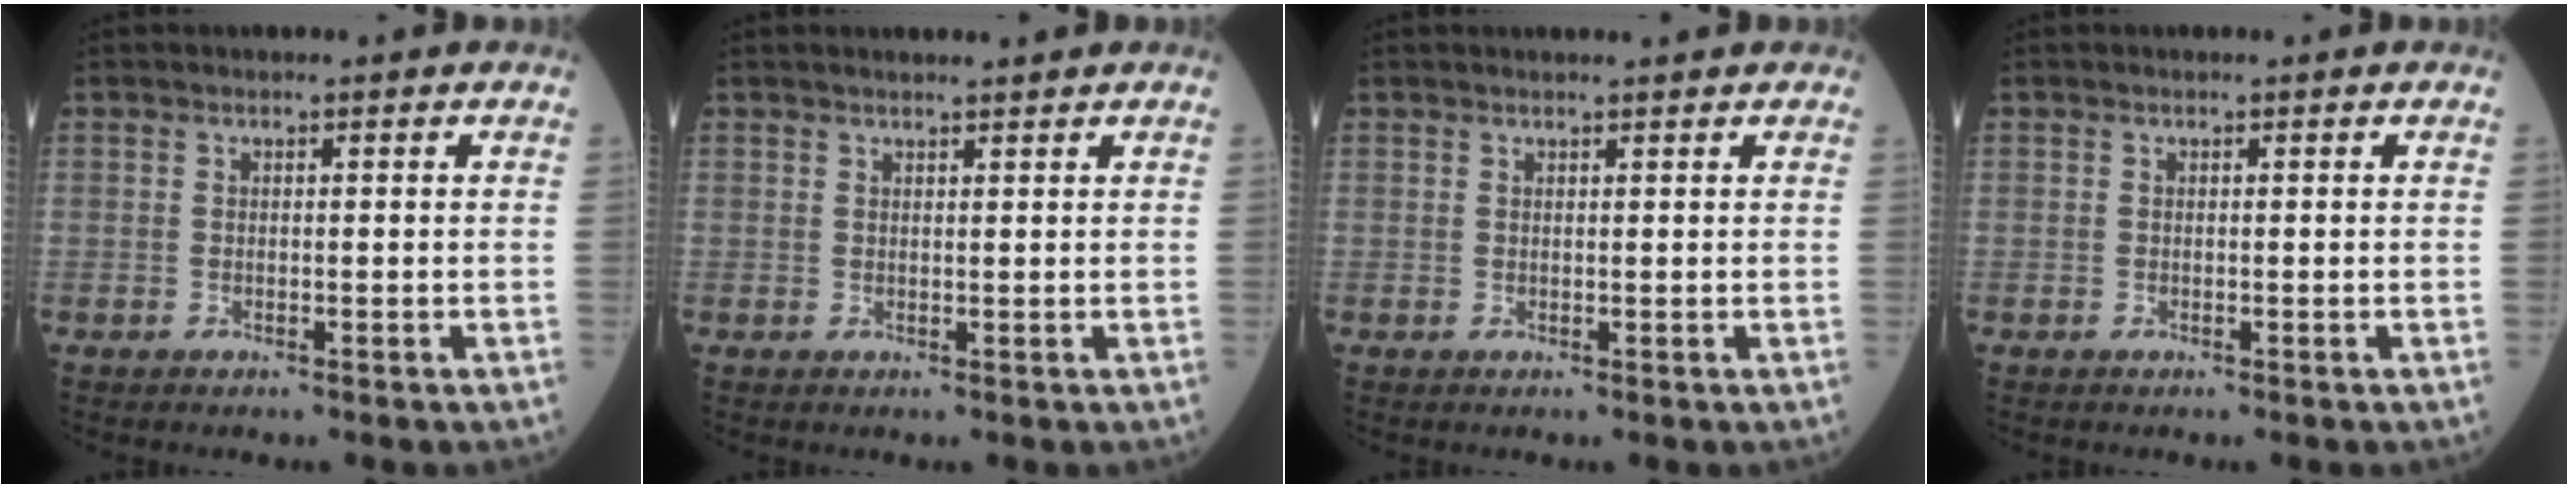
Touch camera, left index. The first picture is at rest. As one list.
[{"total": 3.5, "force": [3.3, 0.1, 1.2], "torque": [-0.017, 0.014, 0.043]}, {"total": 3.0, "force": [2.7, 0.3, 1.1], "torque": [-0.015, 0.015, 0.031]}, {"total": 0.0}]